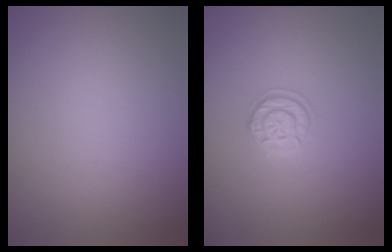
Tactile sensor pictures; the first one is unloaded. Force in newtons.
{"total": 1.7, "press": 1.7, "slide": 0.2}